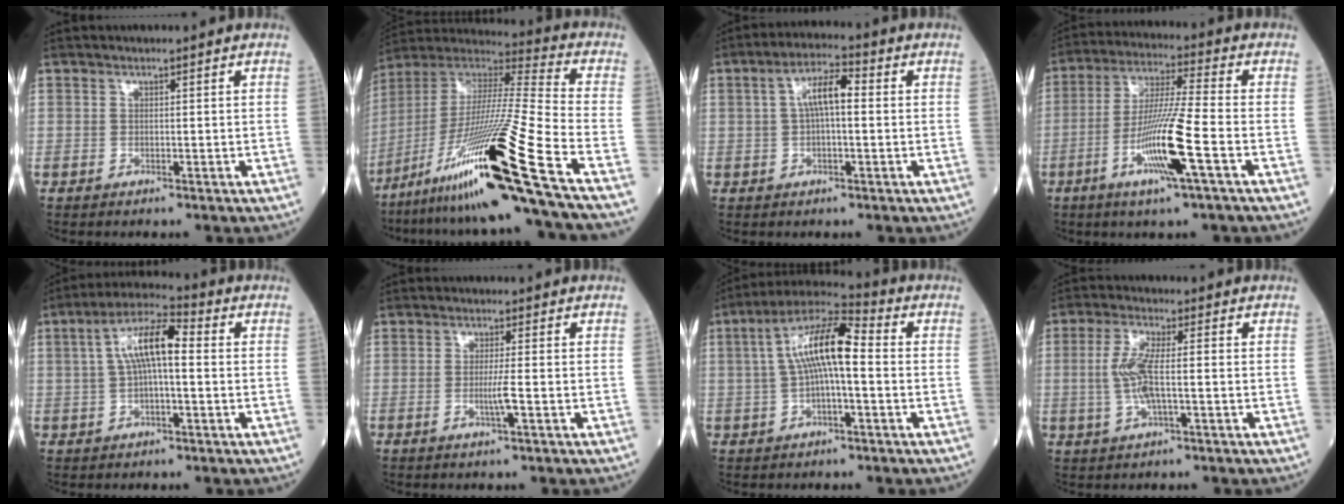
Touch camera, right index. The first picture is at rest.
{"total": 26.5, "force": [-14.1, -1.8, 22.4], "torque": [-0.410, -0.041, -0.260]}
{"total": 6.1, "force": [0.8, 1.7, 5.8], "torque": [-0.110, 0.024, 0.012]}
{"total": 12.3, "force": [-4.4, -0.4, 11.5], "torque": [-0.225, -0.012, -0.087]}
{"total": 8.8, "force": [1.0, 2.3, 8.4], "torque": [-0.160, 0.031, 0.013]}
{"total": 3.0, "force": [-0.8, -0.3, 2.9], "torque": [-0.057, -0.005, -0.017]}
{"total": 11.0, "force": [0.7, 2.5, 10.7], "torque": [-0.206, 0.035, 0.006]}
{"total": 6.5, "force": [-0.5, 1.4, 6.3], "torque": [-0.139, 0.005, -0.012]}